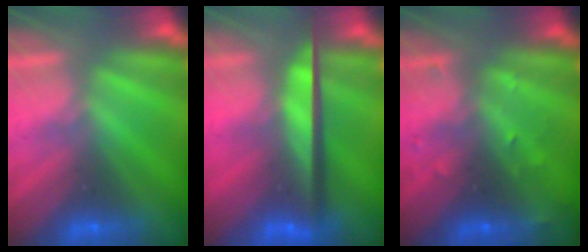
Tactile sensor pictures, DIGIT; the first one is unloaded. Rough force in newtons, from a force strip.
{"total": 8.7}
{"total": 2.9}